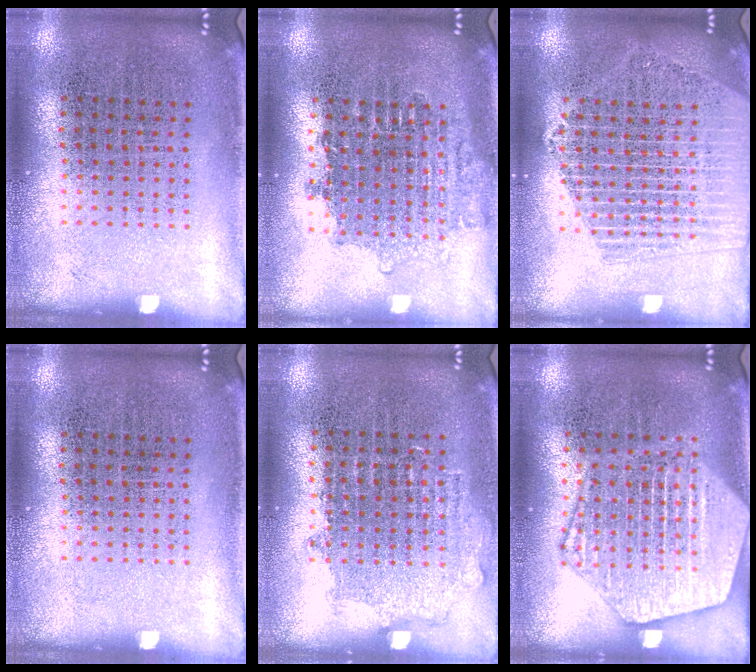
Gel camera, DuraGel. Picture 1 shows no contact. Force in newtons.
{"total": 1.6, "press": 1.3, "slide": 0.8}
{"total": 2.1, "press": 1.9, "slide": 0.9}
{"total": 0.0}
{"total": 0.8, "press": 0.7, "slide": 0.4}
{"total": 3.7, "press": 3.6, "slide": 0.5}